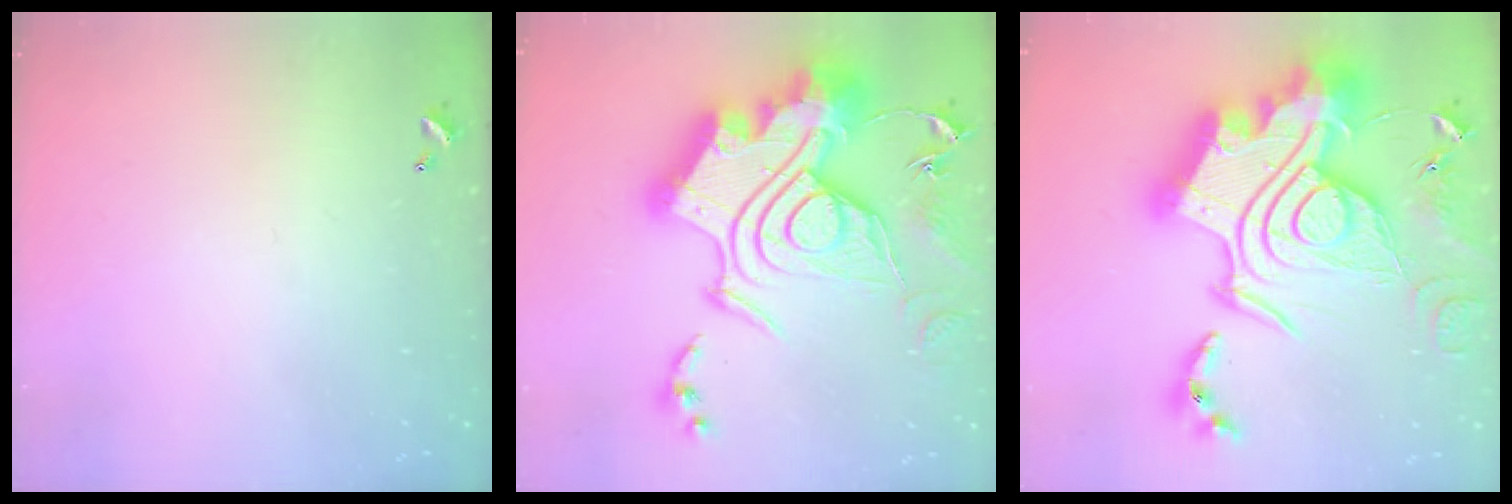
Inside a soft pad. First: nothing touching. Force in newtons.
{"total": 1.1, "press": 1.1, "slide": 0.0}
{"total": 0.6, "press": 0.6, "slide": 0.0}